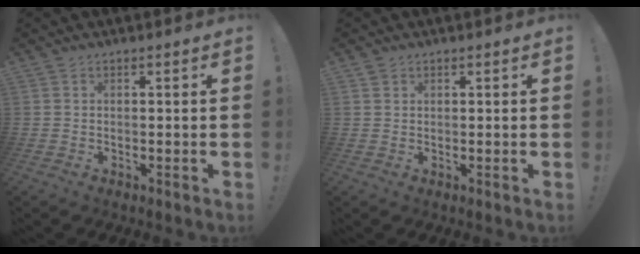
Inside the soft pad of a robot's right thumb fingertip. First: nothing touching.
{"total": 1.0, "force": [0.8, 0.6, 0.1], "torque": [0.003, -0.004, 0.014]}